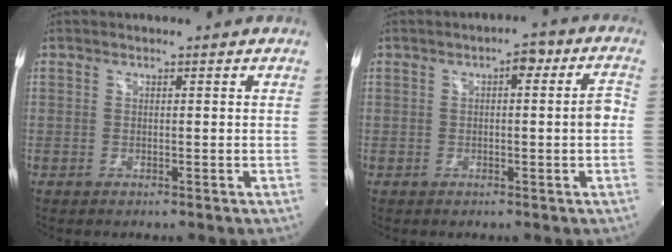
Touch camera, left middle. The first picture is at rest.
{"total": 5.5, "force": [0.4, 1.3, 5.4], "torque": [-0.072, 0.022, 0.002]}